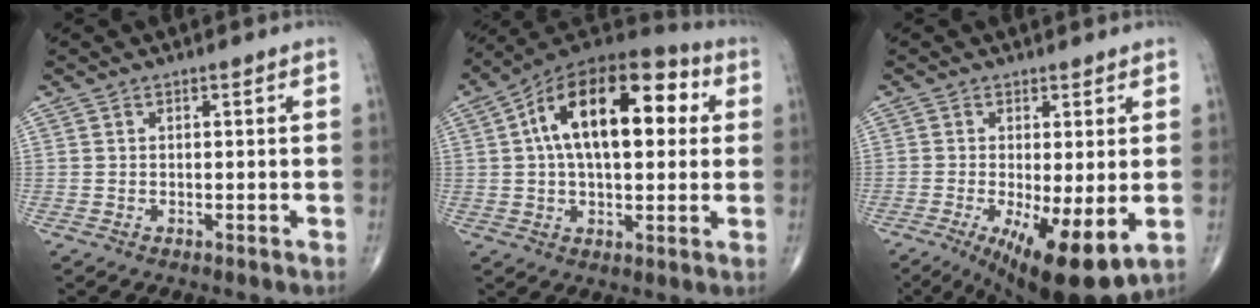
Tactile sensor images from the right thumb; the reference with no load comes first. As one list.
[{"total": 21.5, "force": [4.7, 11.0, 17.9], "torque": [-0.266, 0.027, 0.060]}, {"total": 12.7, "force": [-3.4, 3.8, 11.7], "torque": [-0.187, -0.023, -0.041]}]